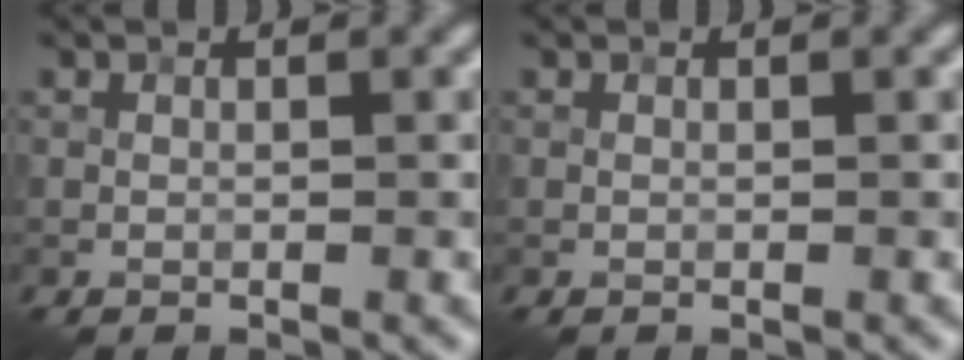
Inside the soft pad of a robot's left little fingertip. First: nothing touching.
{"total": 0.0}